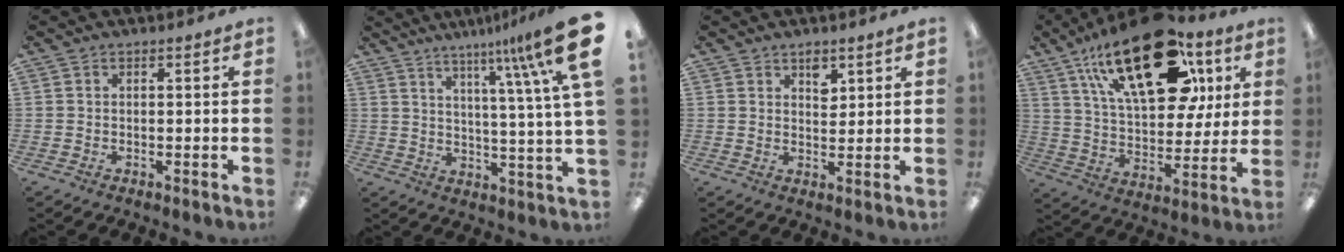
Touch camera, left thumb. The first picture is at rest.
{"total": 16.1, "force": [8.4, 0.8, 13.7], "torque": [-0.209, -0.052, 0.116]}
{"total": 3.4, "force": [2.4, 1.7, 1.7], "torque": [-0.004, -0.016, 0.036]}
{"total": 29.3, "force": [14.2, 14.6, 21.1], "torque": [-0.336, -0.055, 0.241]}